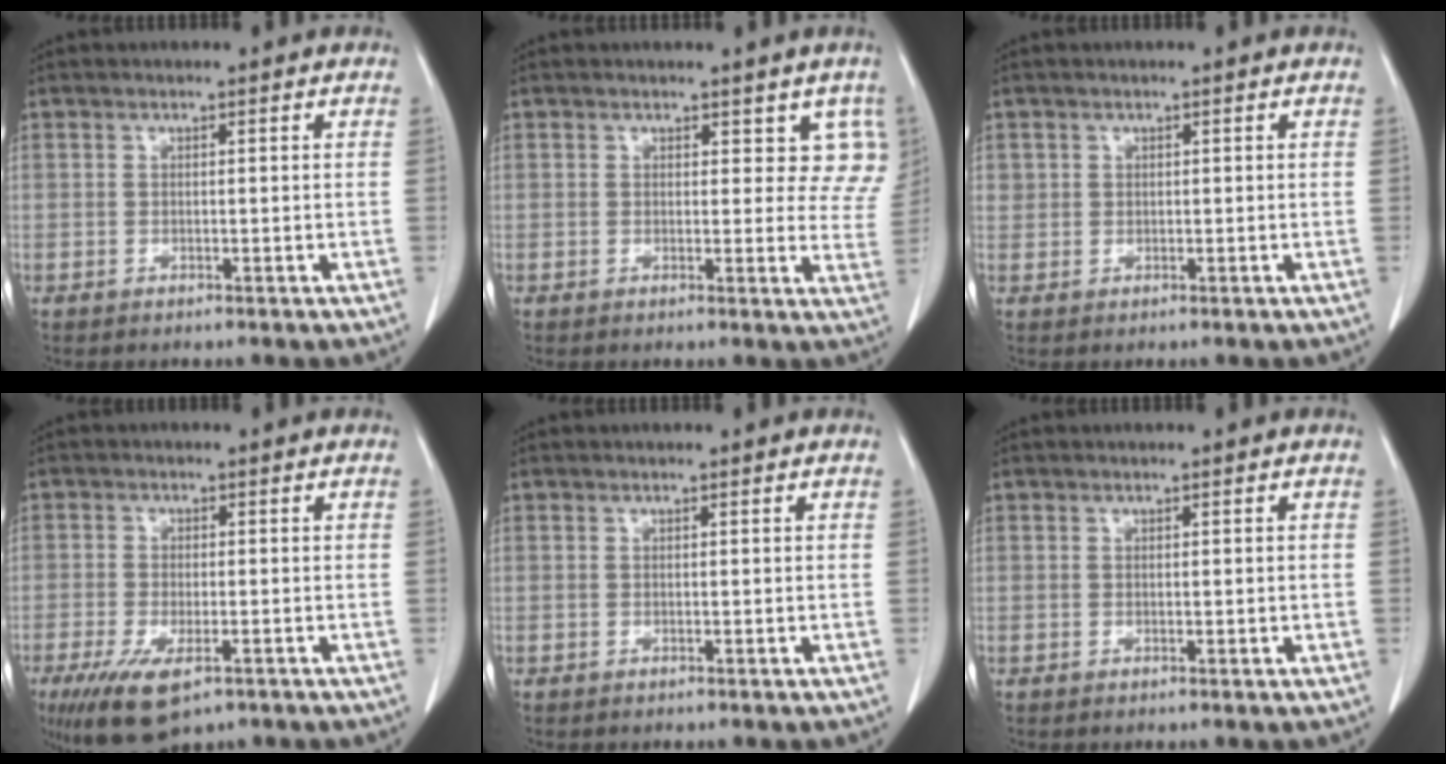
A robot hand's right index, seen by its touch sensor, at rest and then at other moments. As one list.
[{"total": 5.7, "force": [3.9, 3.3, 2.7], "torque": [0.001, -0.009, 0.029]}, {"total": 1.3, "force": [0.5, 1.2, 0.1], "torque": [0.012, 0.006, 0.007]}, {"total": 8.5, "force": [-4.8, 3.1, 6.3], "torque": [-0.116, -0.019, -0.075]}, {"total": 0.0}, {"total": 0.5, "force": [0.0, 0.2, 0.5], "torque": [-0.008, 0.000, 0.005]}]